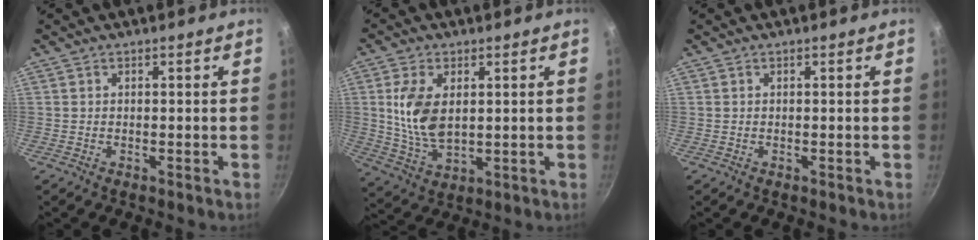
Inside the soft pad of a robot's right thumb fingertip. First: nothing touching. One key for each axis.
{"total": 10.5, "fx": 1.9, "fy": 6.0, "fz": 8.4, "tx": -0.164, "ty": -0.017, "tz": 0.043}
{"total": 0.0}